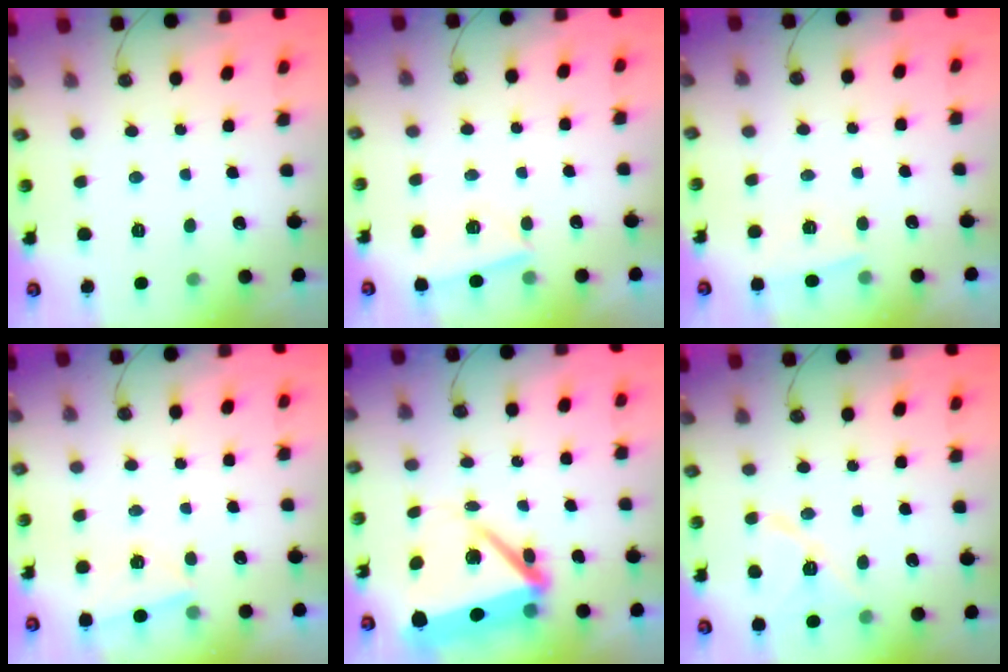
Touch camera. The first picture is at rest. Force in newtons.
{"total": 4.1, "press": 3.3, "slide": 2.5}
{"total": 1.5, "press": 1.4, "slide": 0.4}
{"total": 2.6, "press": 1.5, "slide": 2.1}
{"total": 10.7, "press": 10.6, "slide": 1.0}
{"total": 11.6, "press": 11.5, "slide": 1.3}